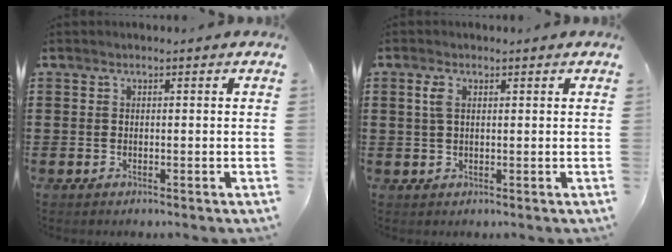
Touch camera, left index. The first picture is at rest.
{"total": 2.3, "force": [0.8, 1.0, 1.9], "torque": [-0.042, 0.007, 0.013]}